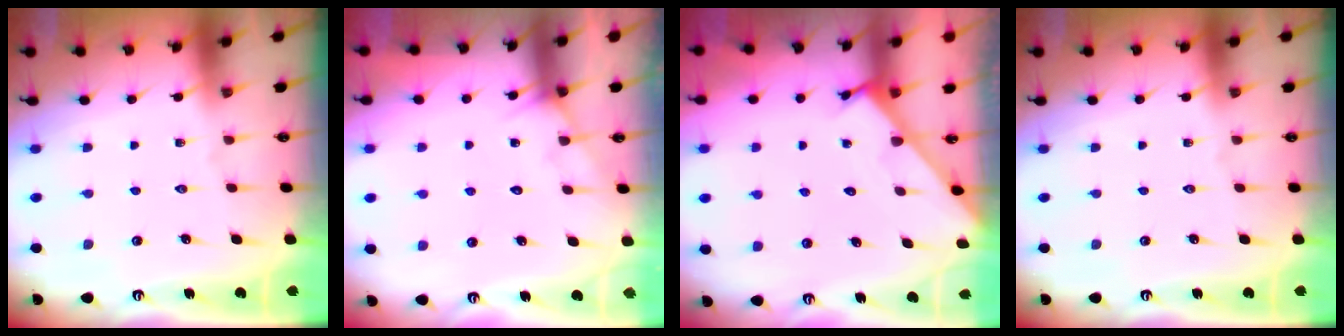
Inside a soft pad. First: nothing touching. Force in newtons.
{"total": 4.9, "press": 4.9, "slide": 0.3}
{"total": 1.5, "press": 1.5, "slide": 0.1}
{"total": 0.0}